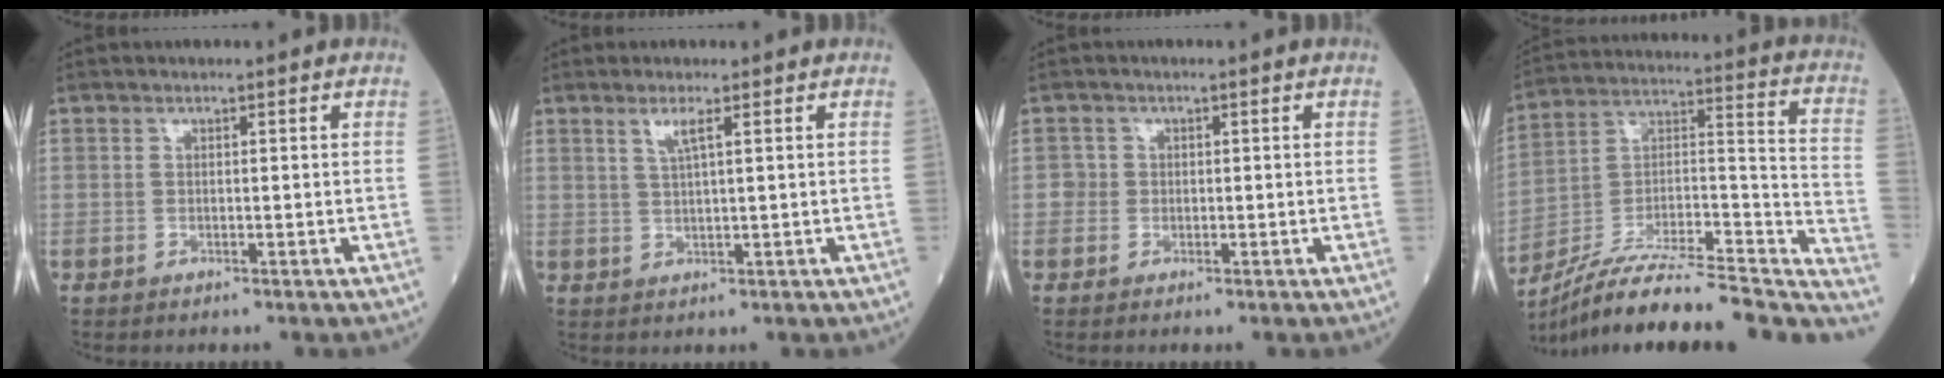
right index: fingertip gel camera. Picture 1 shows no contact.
{"total": 2.4, "force": [1.3, -0.2, 2.1], "torque": [-0.047, -0.001, 0.026]}
{"total": 1.3, "force": [-0.2, 1.3, 0.0], "torque": [0.010, 0.007, -0.008]}
{"total": 27.7, "force": [-23.8, 4.3, 13.6], "torque": [-0.156, 0.016, -0.363]}